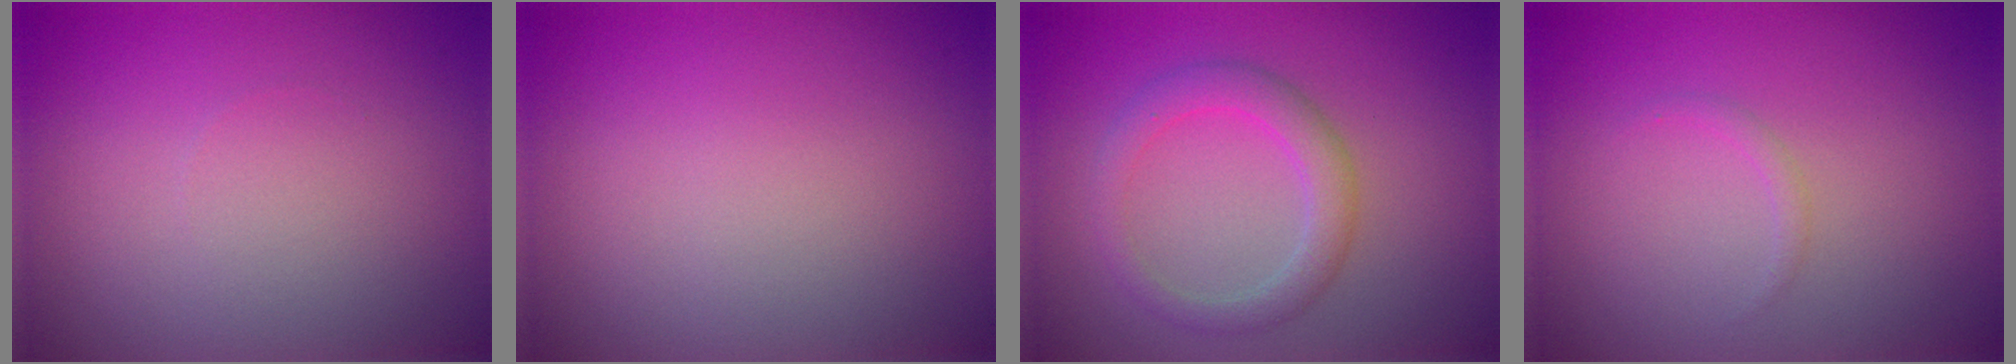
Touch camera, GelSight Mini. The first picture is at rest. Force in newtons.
{"total": 0.0}
{"total": 2.9, "press": 2.9, "slide": 0.2}
{"total": 0.7, "press": 0.7, "slide": 0.1}